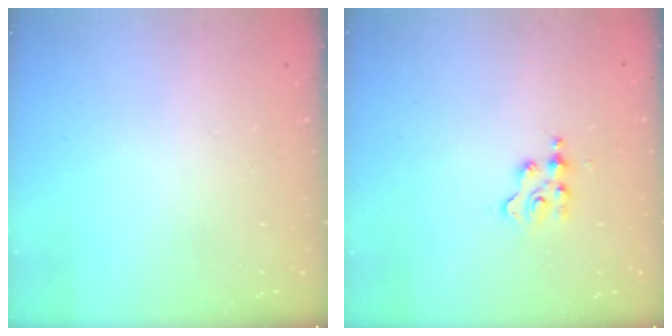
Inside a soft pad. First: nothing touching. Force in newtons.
{"total": 2.2, "press": 2.1, "slide": 0.3}